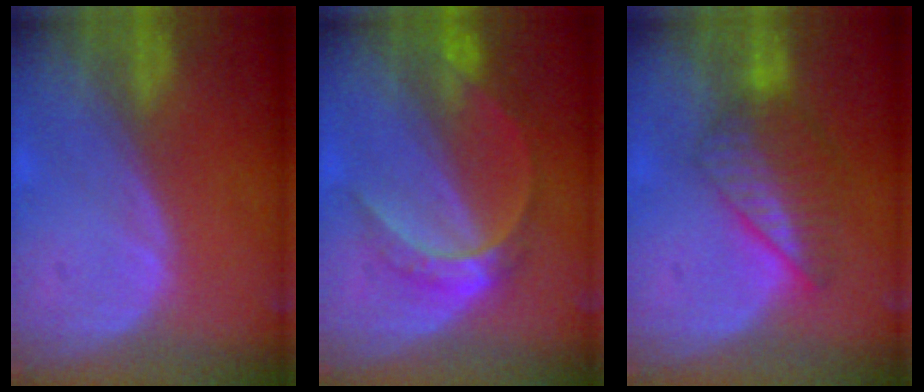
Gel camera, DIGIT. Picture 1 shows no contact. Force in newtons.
{"total": 6.5, "press": 5.6, "slide": 3.4}
{"total": 6.3, "press": 6.1, "slide": 1.4}